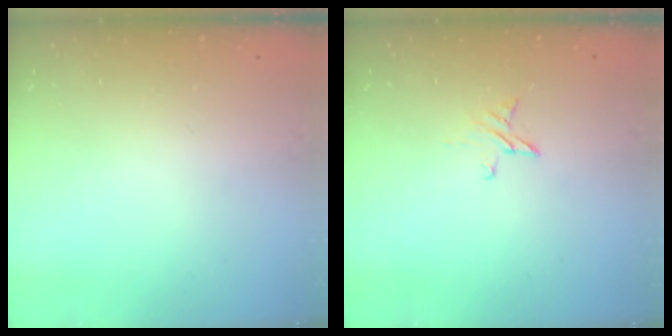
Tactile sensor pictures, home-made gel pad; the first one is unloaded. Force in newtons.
{"total": 3.7, "press": 3.6, "slide": 0.4}